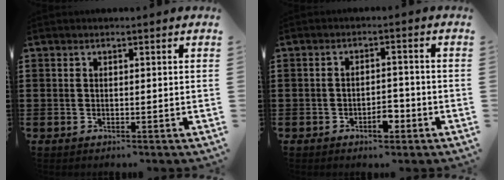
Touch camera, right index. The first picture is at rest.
{"total": 3.6, "force": [-2.0, 1.6, 2.5], "torque": [-0.042, 0.006, -0.037]}